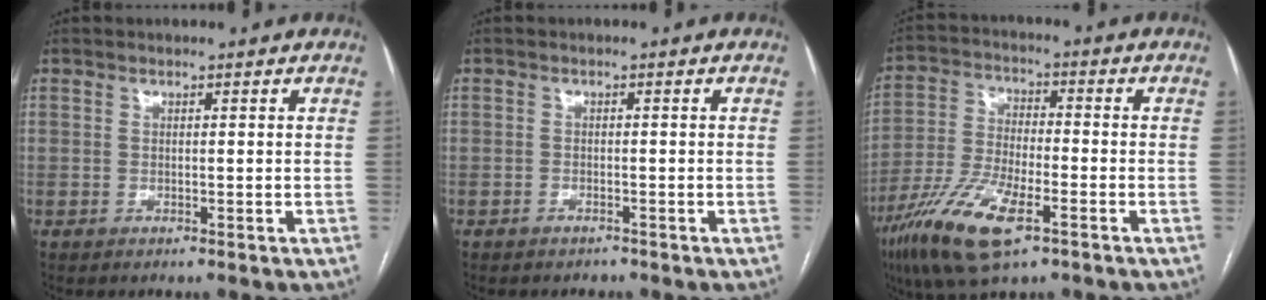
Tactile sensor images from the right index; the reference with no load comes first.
{"total": 1.1, "force": [-0.9, 0.6, -0.1], "torque": [-0.003, 0.003, -0.011]}
{"total": 13.1, "force": [-7.1, 3.7, 10.4], "torque": [-0.217, -0.016, -0.127]}